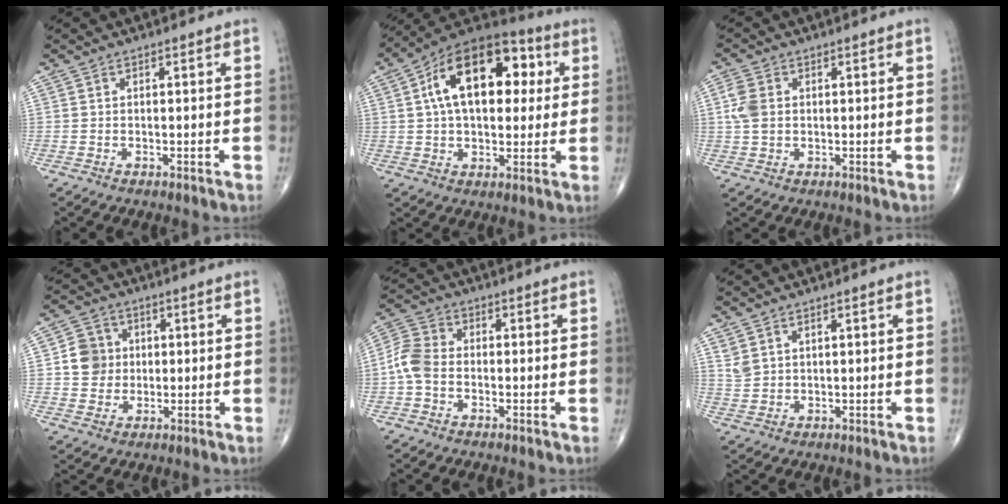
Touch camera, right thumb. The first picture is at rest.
{"total": 20.4, "force": [4.7, 11.7, 16.0], "torque": [-0.221, 0.021, 0.064]}
{"total": 4.7, "force": [0.6, 3.4, 3.1], "torque": [-0.069, 0.005, 0.010]}
{"total": 6.5, "force": [0.6, 6.1, 2.3], "torque": [-0.013, 0.003, 0.006]}
{"total": 6.0, "force": [-1.2, 4.3, 4.0], "torque": [-0.082, 0.017, -0.038]}
{"total": 2.5, "force": [1.6, 1.5, 1.1], "torque": [-0.015, -0.008, 0.040]}